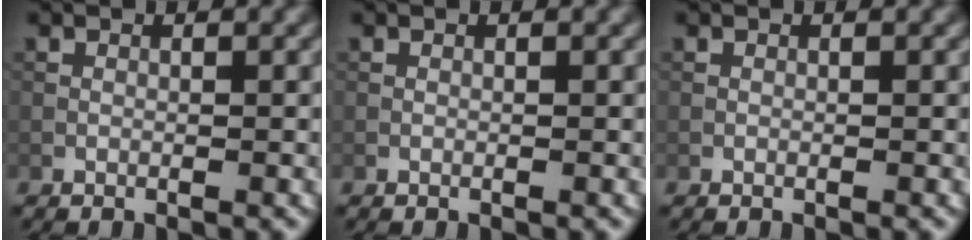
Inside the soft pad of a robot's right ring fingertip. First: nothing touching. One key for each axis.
{"total": 0.0}
{"total": 0.0}